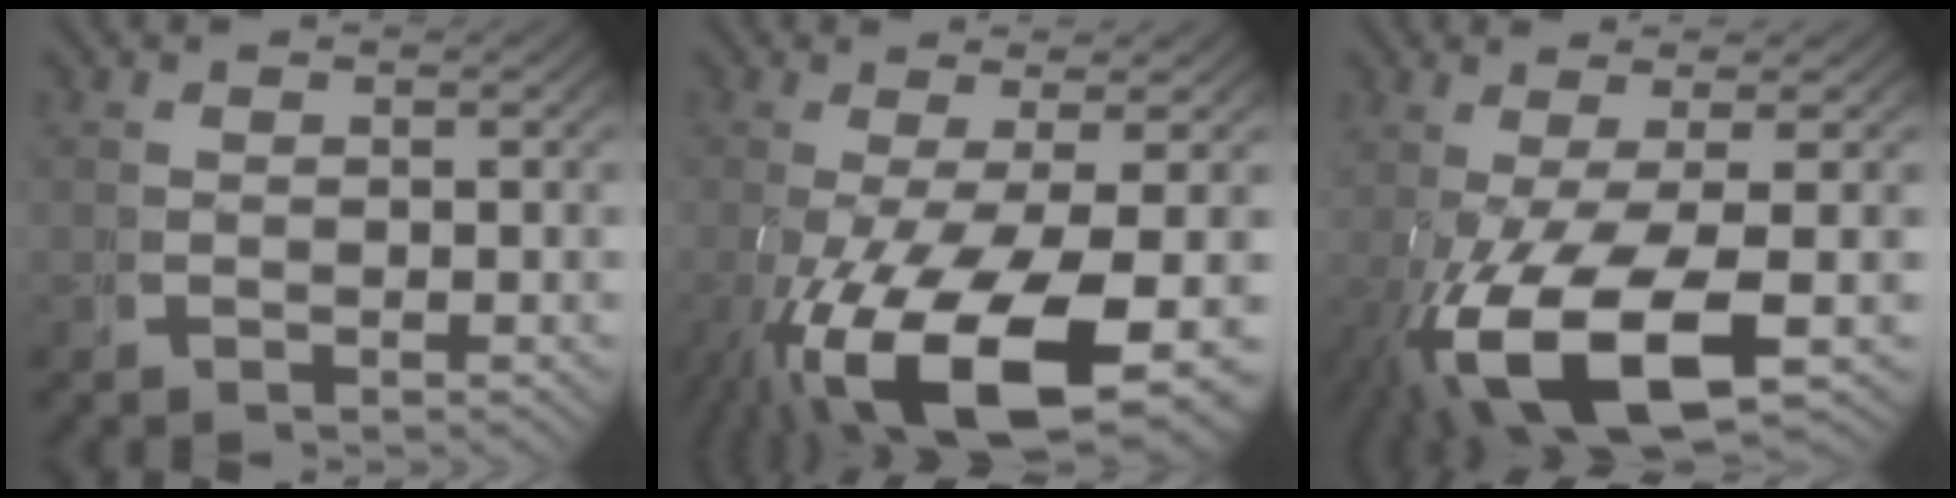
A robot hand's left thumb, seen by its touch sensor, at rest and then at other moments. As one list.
[{"total": 12.8, "force": [-3.4, 5.7, 11.0], "torque": [-0.231, -0.057, -0.011]}, {"total": 10.2, "force": [-2.0, 4.0, 9.2], "torque": [-0.206, -0.035, 0.002]}]